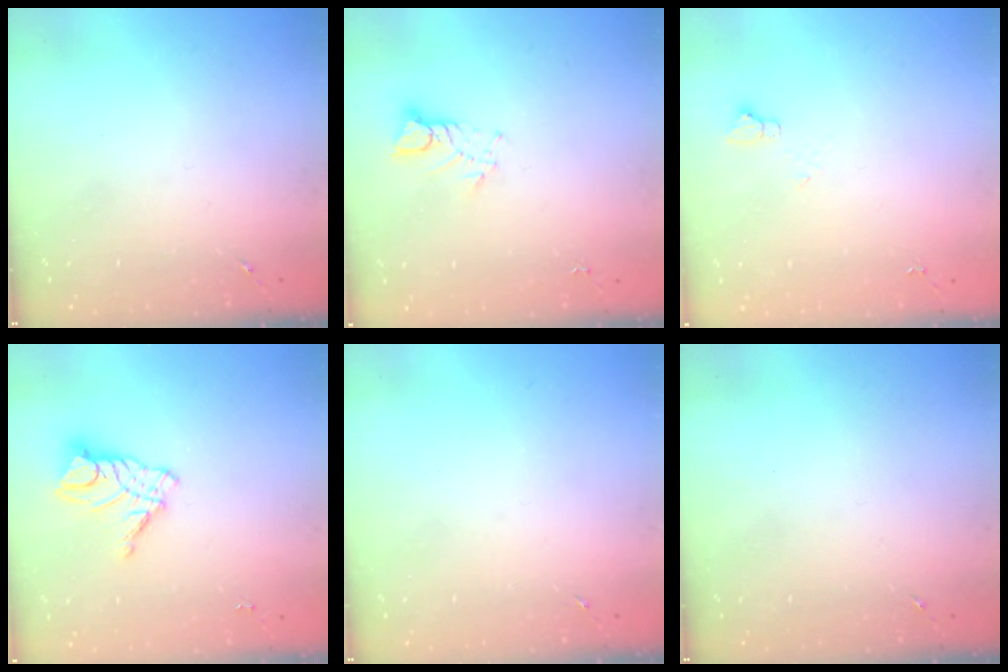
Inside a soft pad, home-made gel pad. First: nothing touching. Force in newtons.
{"total": 3.8, "press": 3.7, "slide": 0.3}
{"total": 3.5, "press": 3.5, "slide": 0.4}
{"total": 10.8, "press": 10.7, "slide": 0.7}
{"total": 0.0}
{"total": 0.0}